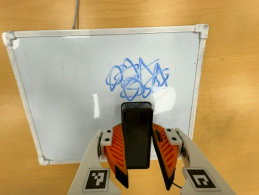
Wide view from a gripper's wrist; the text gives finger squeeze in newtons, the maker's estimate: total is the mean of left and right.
{"total": 7.4, "left": 7.1, "right": 7.8}